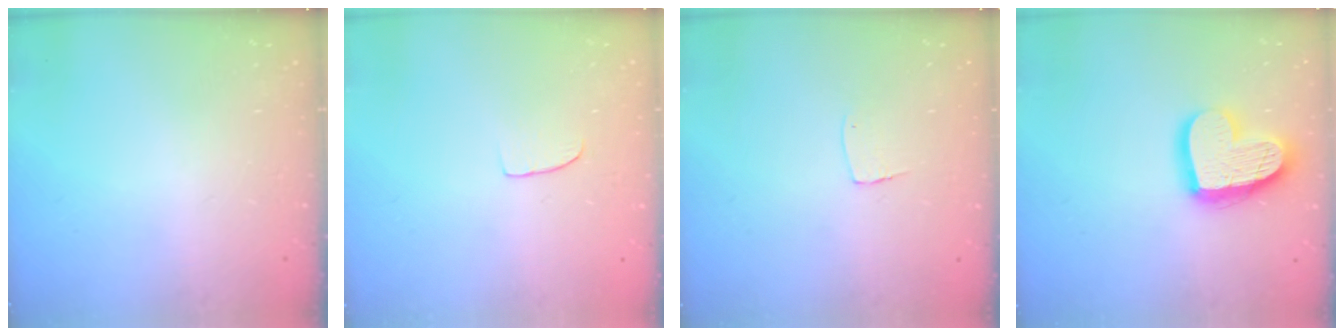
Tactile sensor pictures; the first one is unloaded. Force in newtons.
{"total": 4.2, "press": 4.2, "slide": 0.3}
{"total": 5.4, "press": 5.4, "slide": 0.3}
{"total": 16.9, "press": 16.9, "slide": 1.6}